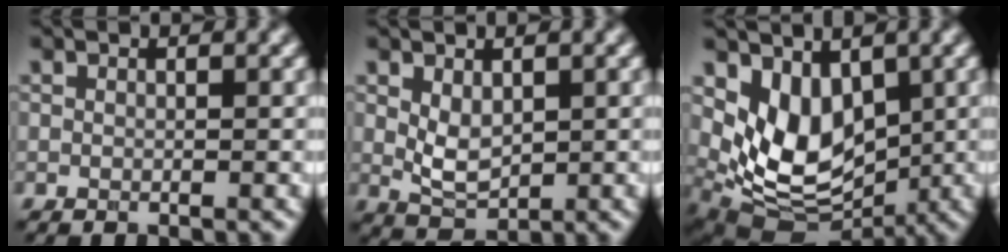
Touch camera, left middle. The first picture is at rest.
{"total": 2.7, "force": [0.6, 1.6, 2.0], "torque": [-0.042, -0.003, 0.019]}
{"total": 6.1, "force": [1.5, 4.1, 4.2], "torque": [-0.081, -0.027, 0.032]}